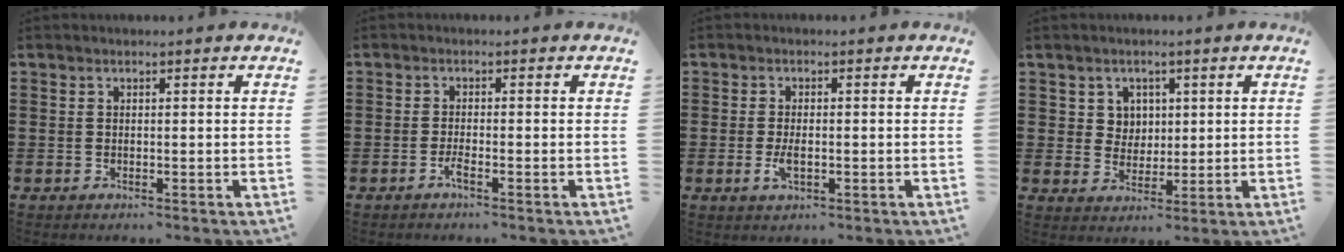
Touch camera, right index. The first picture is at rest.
{"total": 1.9, "force": [-1.2, 0.0, 1.5], "torque": [-0.033, -0.006, -0.024]}
{"total": 2.6, "force": [-0.6, 0.9, 2.4], "torque": [-0.050, -0.003, -0.012]}
{"total": 3.9, "force": [1.6, 3.5, 0.6], "torque": [-0.029, 0.014, 0.028]}